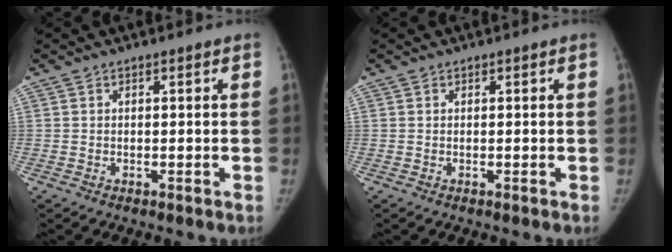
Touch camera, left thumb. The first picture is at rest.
{"total": 0.0}